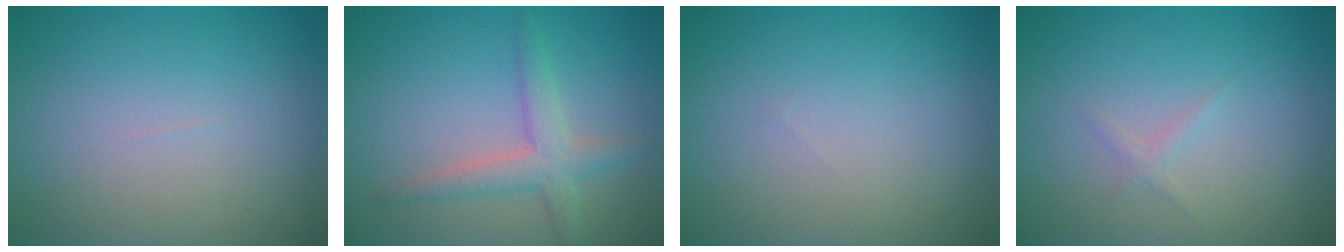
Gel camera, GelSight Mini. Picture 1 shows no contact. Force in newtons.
{"total": 3.1, "press": 3.1, "slide": 0.1}
{"total": 0.0}
{"total": 0.8, "press": 0.8, "slide": 0.1}